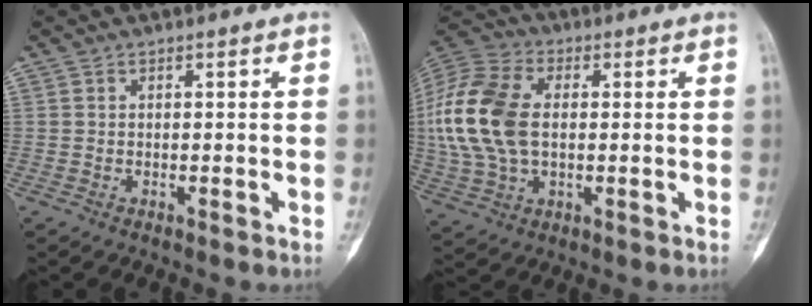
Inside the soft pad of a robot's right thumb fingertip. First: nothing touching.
{"total": 18.5, "force": [1.1, 11.5, 14.4], "torque": [-0.317, 0.013, 0.023]}